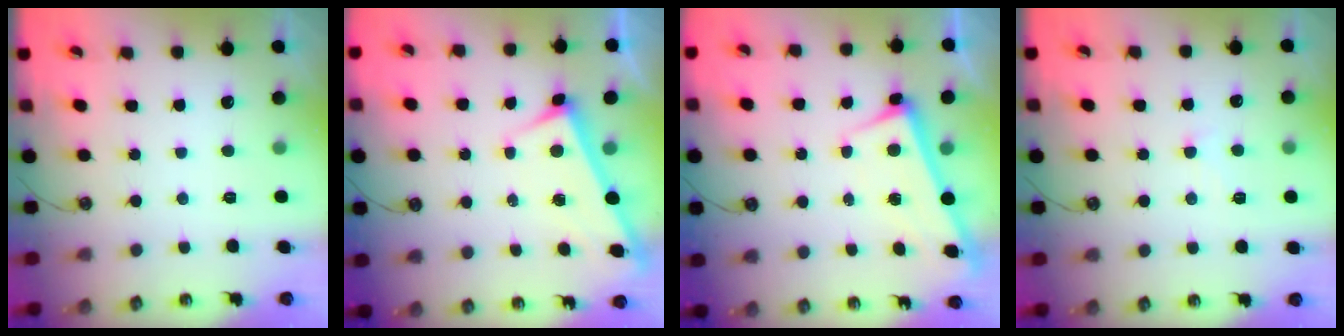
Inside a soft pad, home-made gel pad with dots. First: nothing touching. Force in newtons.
{"total": 3.0, "press": 3.0, "slide": 0.2}
{"total": 2.9, "press": 2.8, "slide": 0.4}
{"total": 1.1, "press": 1.0, "slide": 0.5}